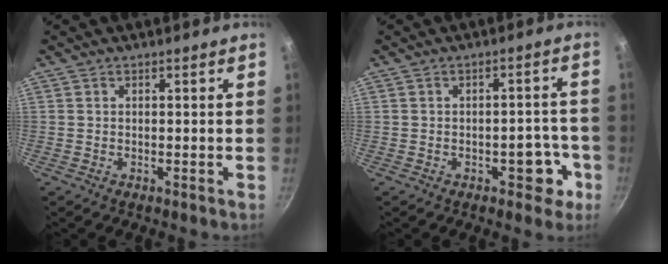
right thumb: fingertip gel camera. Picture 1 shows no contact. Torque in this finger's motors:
{"motor_torque": [0.91, 0.68, 0.78, -0.73, 0.02]}